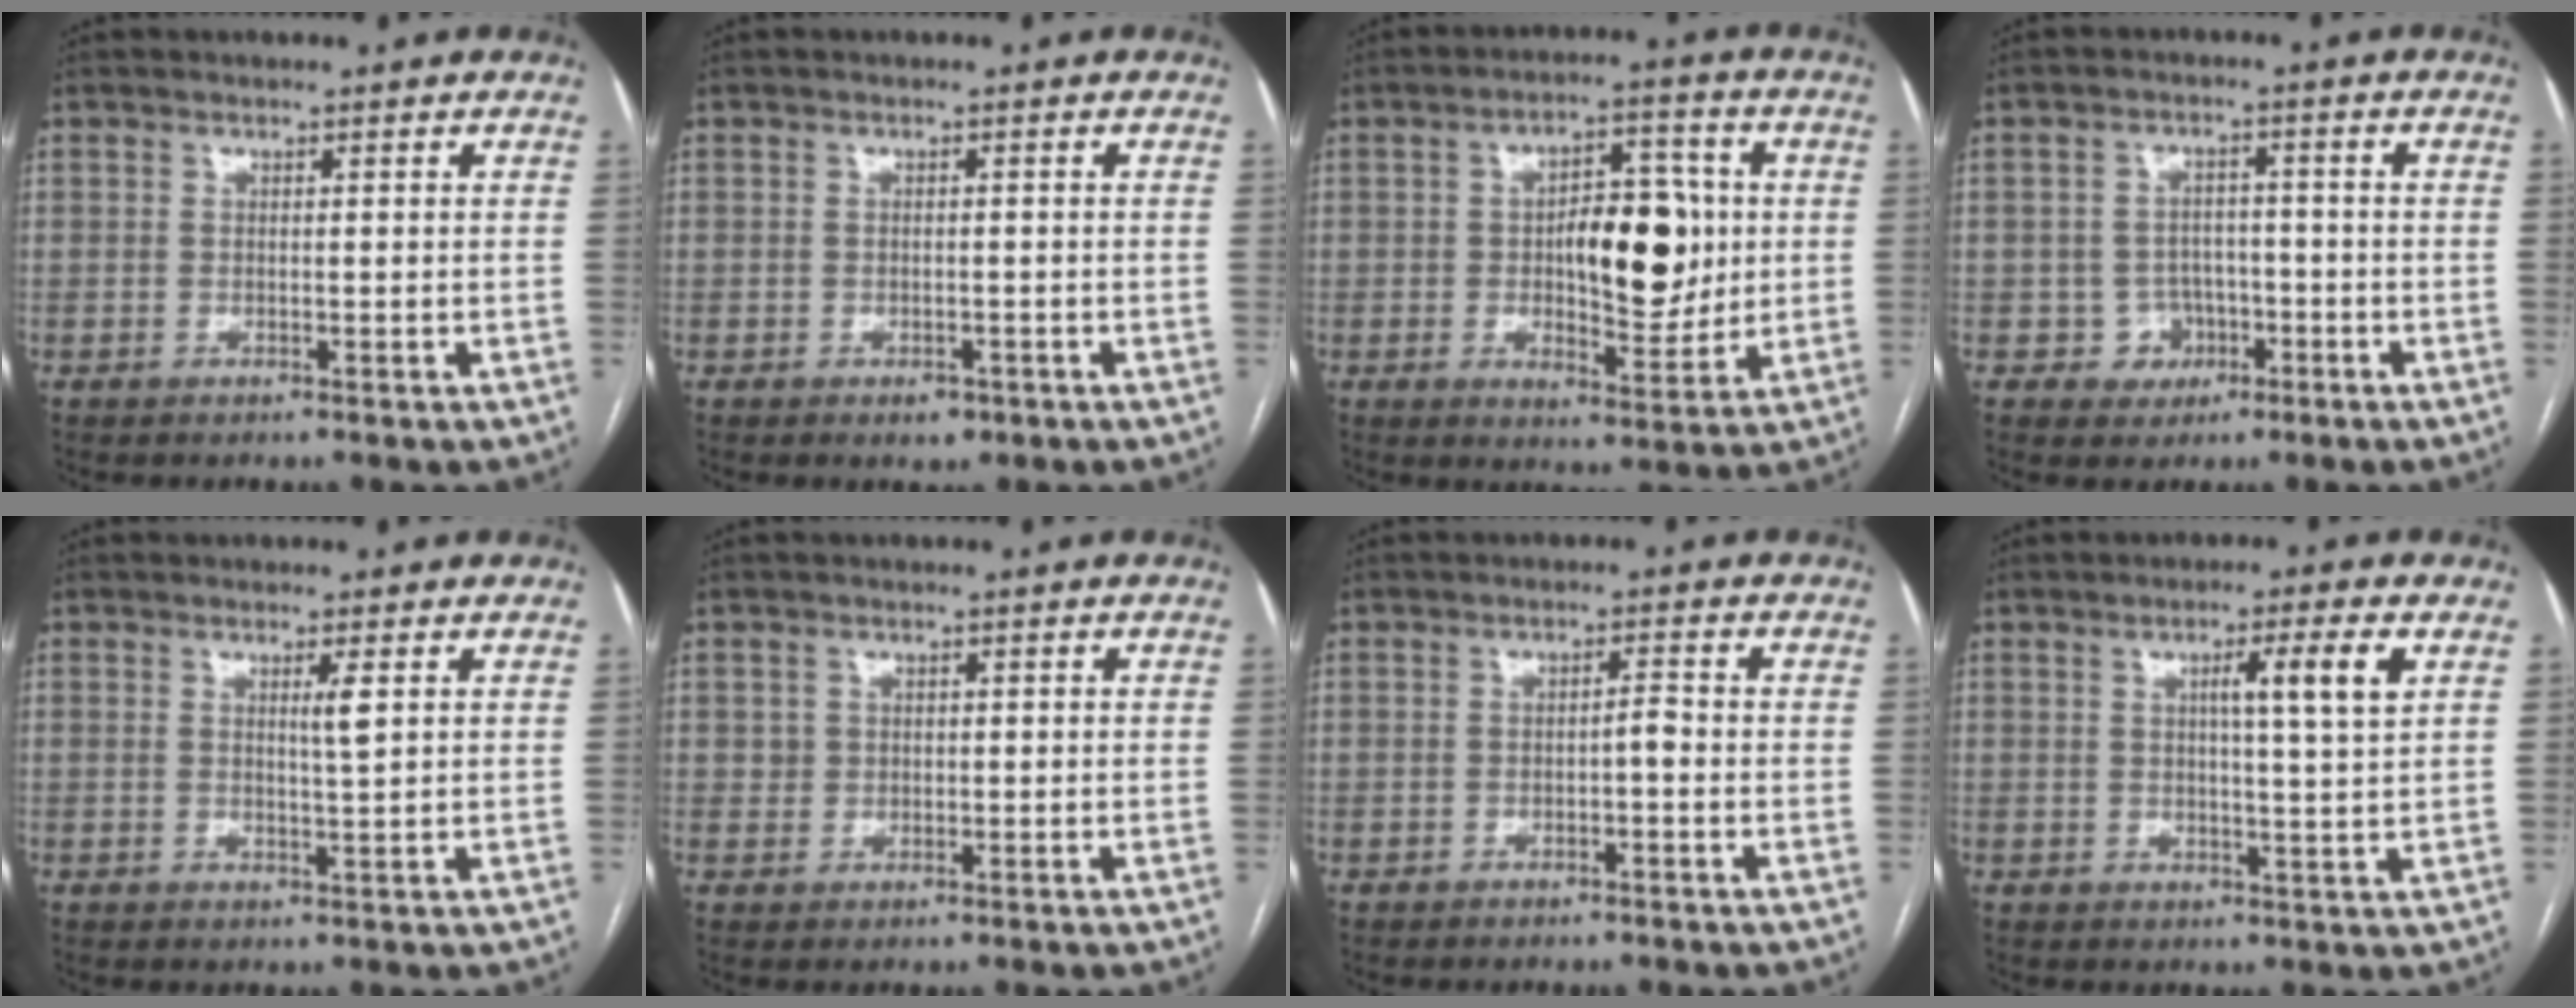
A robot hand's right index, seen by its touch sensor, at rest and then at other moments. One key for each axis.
{"total": 1.9, "fx": -1.1, "fy": 1.2, "fz": 1.0, "tx": -0.010, "ty": 0.002, "tz": -0.007}
{"total": 11.3, "fx": 0.7, "fy": 4.9, "fz": 10.2, "tx": -0.151, "ty": 0.014, "tz": 0.018}
{"total": 4.4, "fx": -1.7, "fy": 4.1, "fz": 0.4, "tx": 0.009, "ty": 0.016, "tz": -0.019}
{"total": 2.2, "fx": 0.8, "fy": -0.3, "fz": 2.0, "tx": -0.036, "ty": -0.006, "tz": 0.015}
{"total": 1.3, "fx": 0.4, "fy": 1.2, "fz": 0.0, "tx": 0.011, "ty": 0.002, "tz": 0.004}
{"total": 1.5, "fx": -0.6, "fy": 0.3, "fz": 1.4, "tx": -0.019, "ty": 0.003, "tz": -0.010}
{"total": 5.8, "fx": 2.0, "fy": -0.6, "fz": 5.5, "tx": -0.085, "ty": 0.001, "tz": 0.029}